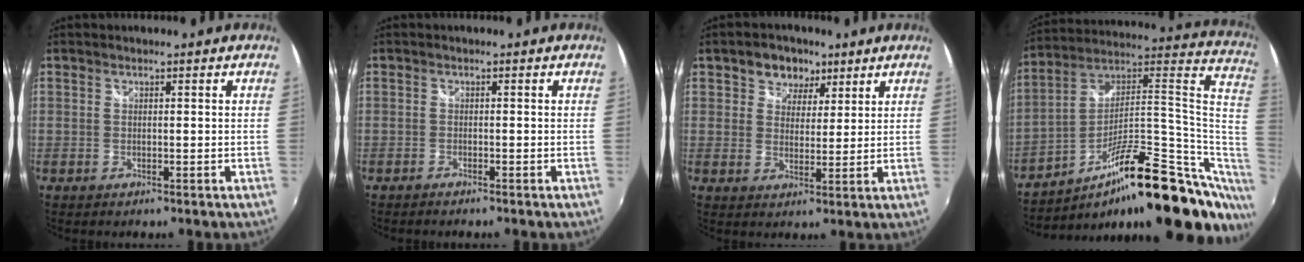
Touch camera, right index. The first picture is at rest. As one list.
[{"total": 1.1, "force": [-1.1, 0.2, 0.4], "torque": [-0.015, -0.005, -0.022]}, {"total": 6.1, "force": [3.4, 4.7, 1.9], "torque": [-0.028, 0.010, 0.050]}, {"total": 27.9, "force": [-8.8, 9.2, 24.8], "torque": [-0.342, 0.025, -0.138]}]